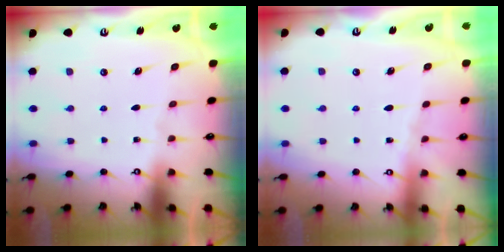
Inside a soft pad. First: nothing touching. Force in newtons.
{"total": 2.2, "press": 2.1, "slide": 0.5}